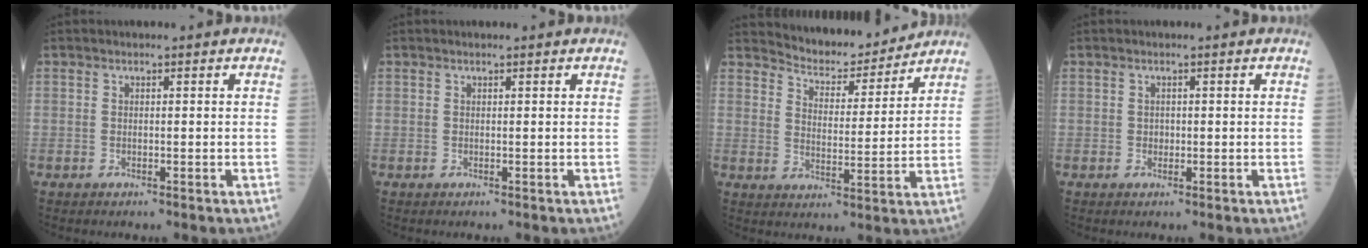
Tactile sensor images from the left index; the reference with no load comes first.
{"total": 0.5, "force": [0.5, 0.0, 0.2], "torque": [-0.003, 0.003, 0.008]}
{"total": 8.7, "force": [8.6, 1.2, 0.7], "torque": [-0.021, 0.000, 0.135]}
{"total": 0.7, "force": [0.0, 0.6, 0.3], "torque": [-0.005, 0.002, -0.001]}